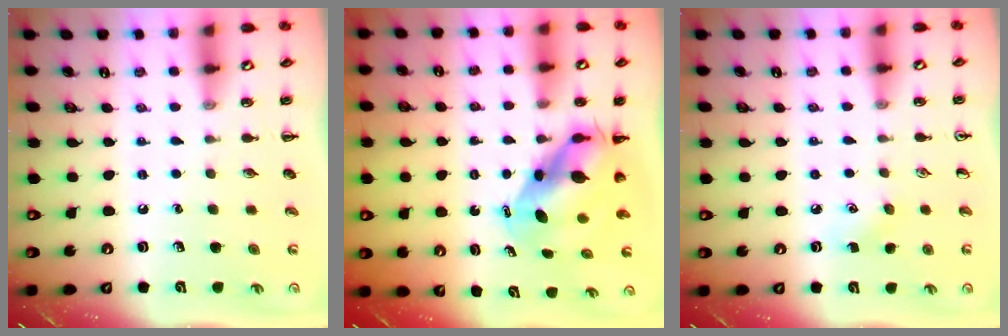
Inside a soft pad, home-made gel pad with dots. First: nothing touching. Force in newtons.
{"total": 7.6, "press": 7.3, "slide": 2.0}
{"total": 4.4, "press": 4.2, "slide": 1.2}